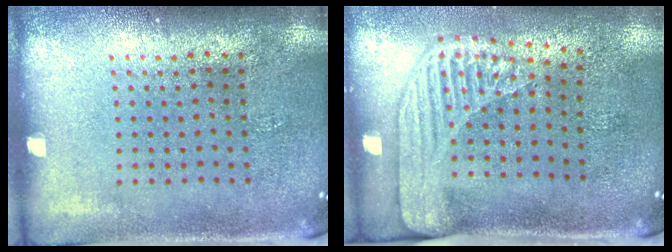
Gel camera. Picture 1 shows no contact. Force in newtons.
{"total": 2.2, "press": 1.8, "slide": 1.3}